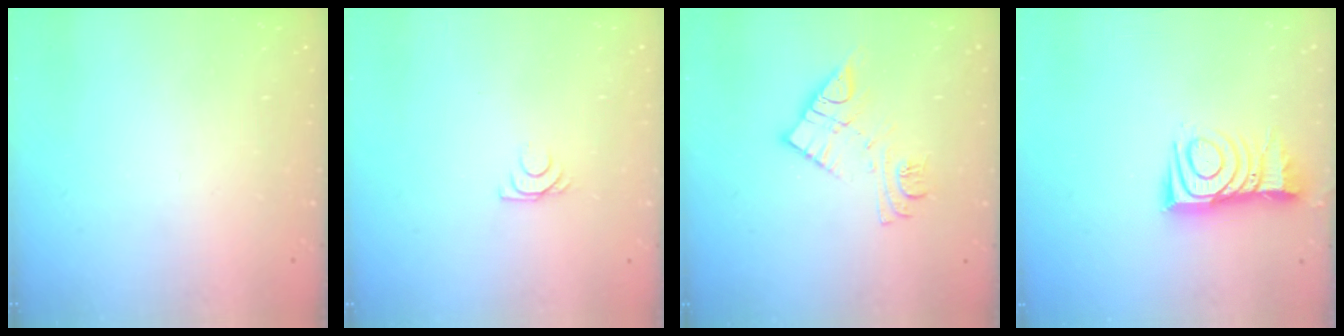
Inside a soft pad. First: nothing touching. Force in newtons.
{"total": 6.2, "press": 6.2, "slide": 0.8}
{"total": 11.7, "press": 11.7, "slide": 0.9}
{"total": 10.1, "press": 10.0, "slide": 0.9}